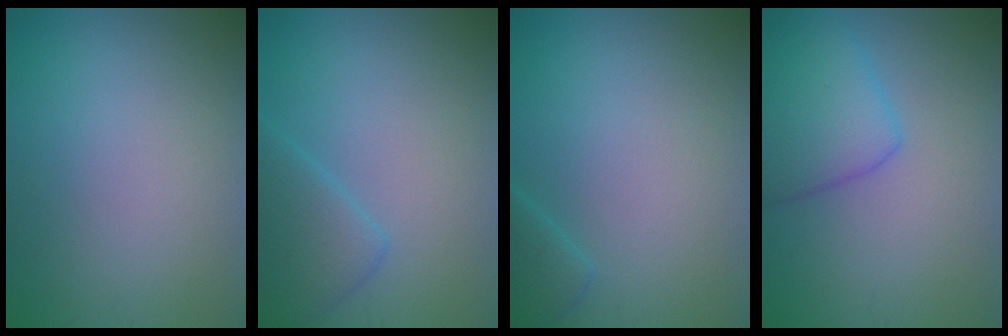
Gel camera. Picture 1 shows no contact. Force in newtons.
{"total": 4.0, "press": 4.0, "slide": 0.3}
{"total": 2.0, "press": 2.0, "slide": 0.1}
{"total": 4.3, "press": 4.3, "slide": 0.3}